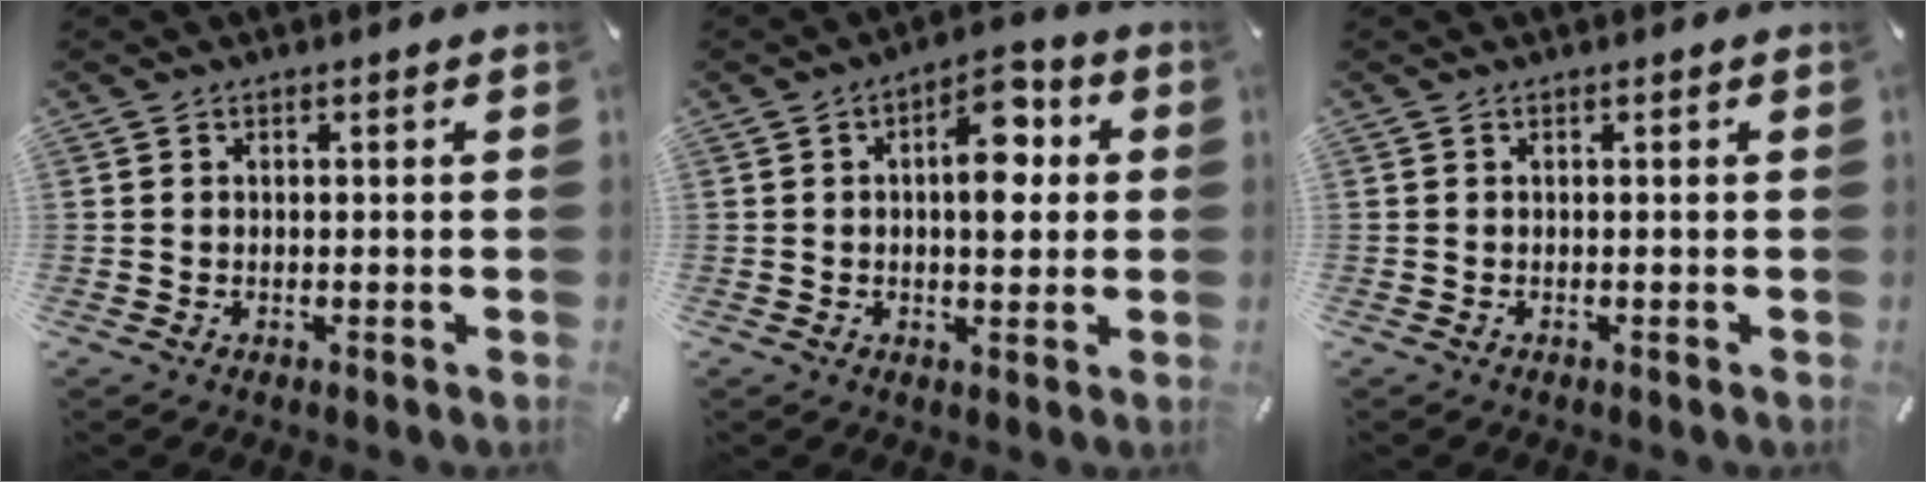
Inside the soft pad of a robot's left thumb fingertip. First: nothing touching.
{"total": 10.0, "force": [1.8, 5.3, 8.3], "torque": [-0.099, -0.005, 0.024]}
{"total": 0.0}